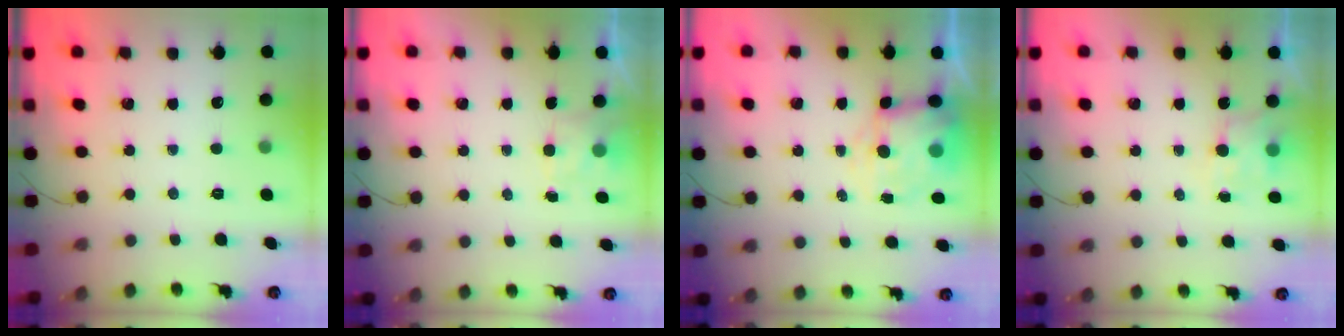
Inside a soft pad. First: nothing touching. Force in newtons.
{"total": 1.4, "press": 0.7, "slide": 1.2}
{"total": 8.3, "press": 8.0, "slide": 1.9}
{"total": 4.3, "press": 4.3, "slide": 0.7}